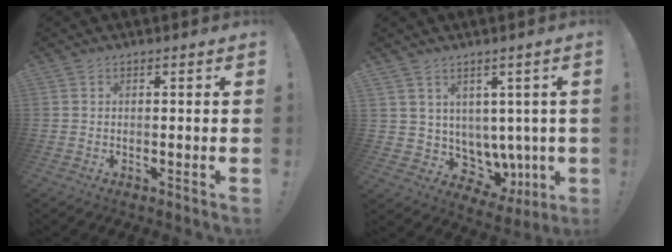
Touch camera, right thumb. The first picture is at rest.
{"total": 8.0, "force": [3.4, 6.7, 2.8], "torque": [-0.039, -0.041, 0.086]}